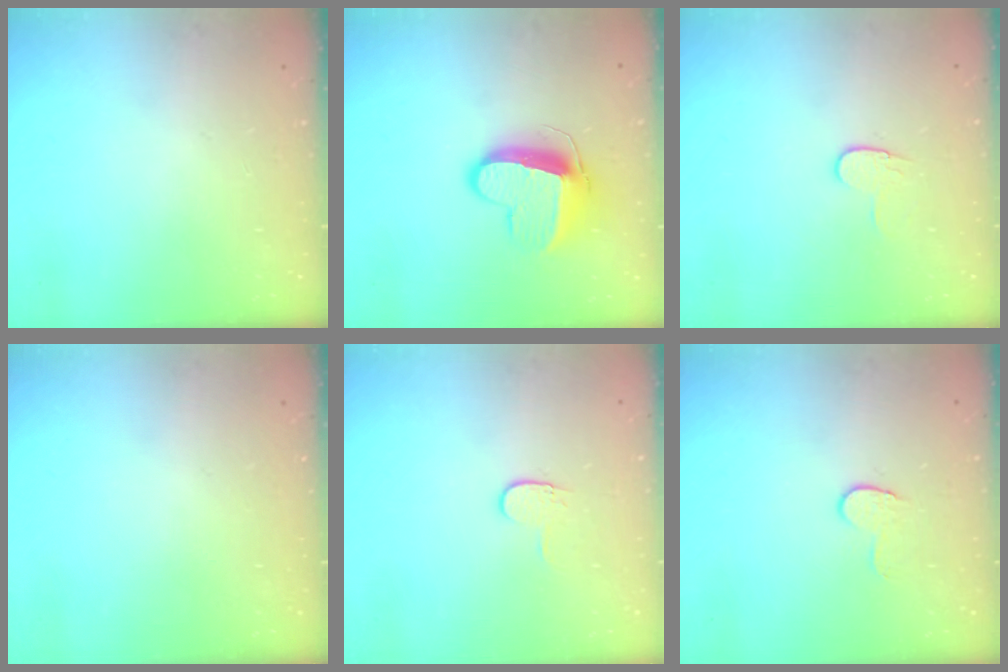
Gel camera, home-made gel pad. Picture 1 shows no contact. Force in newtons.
{"total": 11.3, "press": 11.3, "slide": 1.1}
{"total": 6.2, "press": 6.2, "slide": 0.5}
{"total": 0.0}
{"total": 3.9, "press": 3.8, "slide": 0.5}
{"total": 5.9, "press": 5.9, "slide": 0.5}